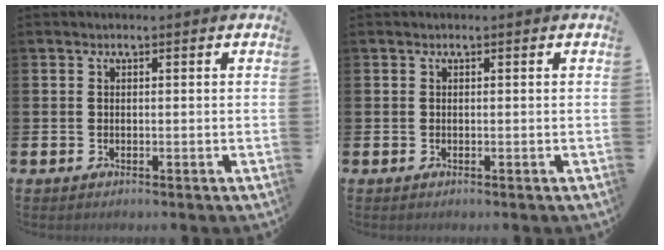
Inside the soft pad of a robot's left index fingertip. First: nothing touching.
{"total": 0.0}